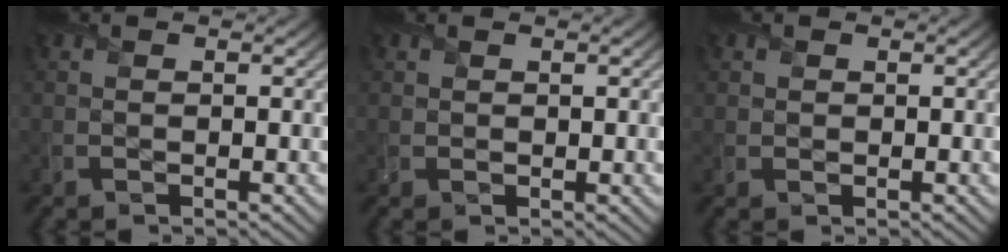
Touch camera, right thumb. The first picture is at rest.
{"total": 0.8, "force": [0.6, 0.6, 0.1], "torque": [-0.005, -0.003, 0.012]}
{"total": 1.0, "force": [0.4, 0.9, 0.1], "torque": [-0.002, -0.005, 0.007]}